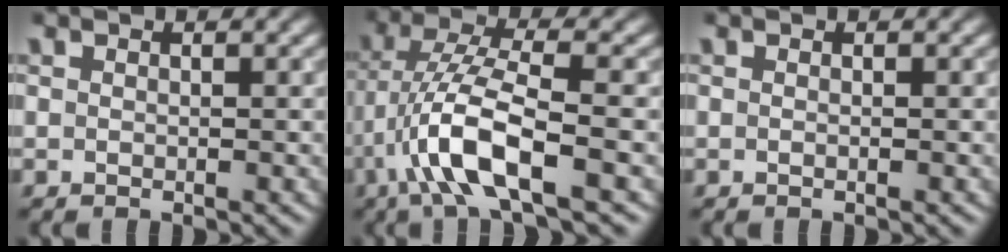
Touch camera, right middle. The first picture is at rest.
{"total": 7.2, "force": [-2.8, 1.9, 6.3], "torque": [-0.126, 0.009, -0.060]}
{"total": 0.0}